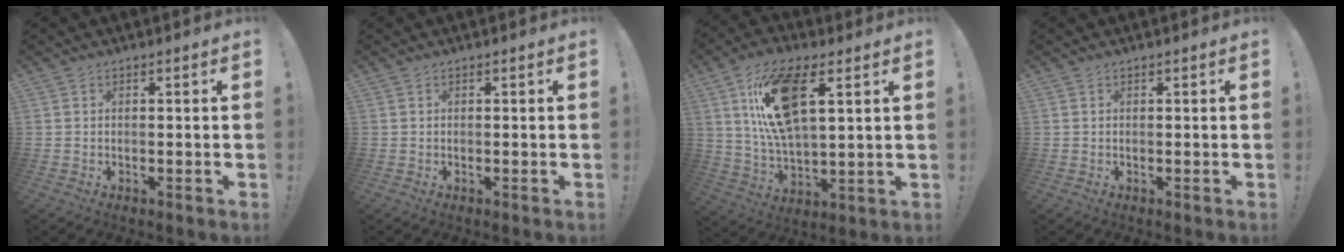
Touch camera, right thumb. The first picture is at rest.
{"total": 0.0}
{"total": 18.4, "force": [7.3, 8.4, 14.6], "torque": [-0.269, -0.014, 0.122]}
{"total": 0.0}